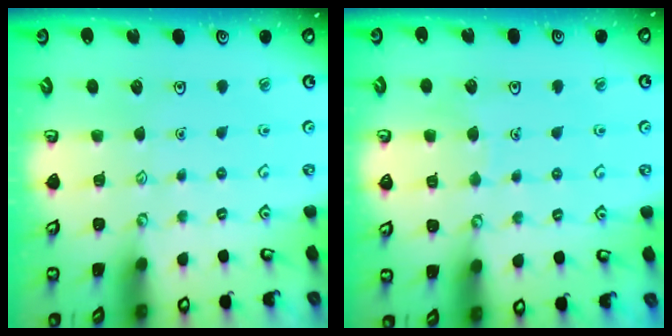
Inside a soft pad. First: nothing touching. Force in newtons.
{"total": 4.1, "press": 4.1, "slide": 0.3}